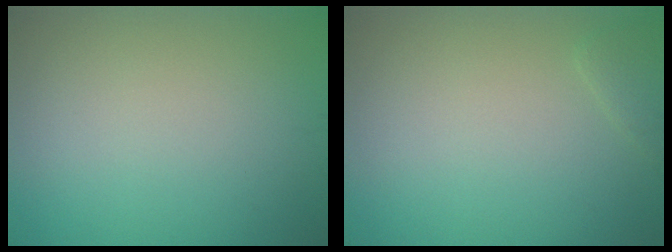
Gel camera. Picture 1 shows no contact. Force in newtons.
{"total": 0.9, "press": 0.9, "slide": 0.1}